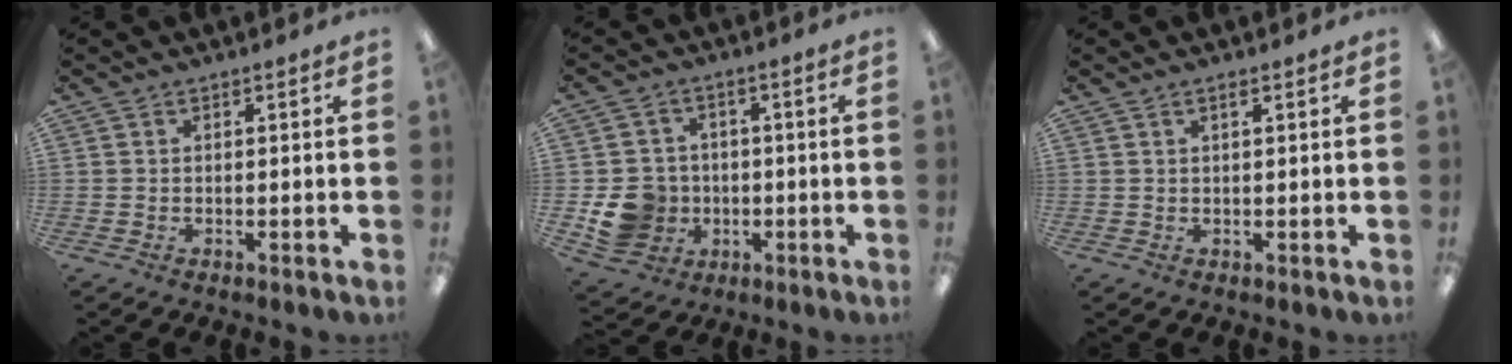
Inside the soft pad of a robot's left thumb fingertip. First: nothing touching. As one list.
[{"total": 9.0, "force": [-1.8, 8.4, 2.9], "torque": [-0.073, 0.013, -0.024]}, {"total": 1.0, "force": [0.7, 0.2, 0.7], "torque": [-0.015, 0.001, 0.012]}]